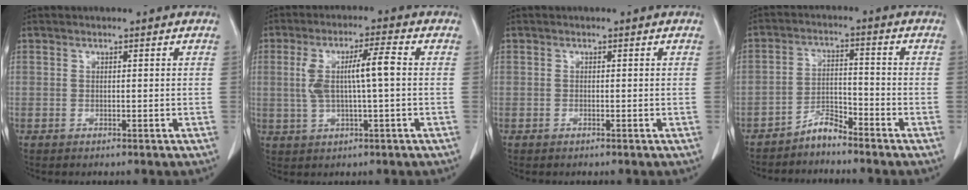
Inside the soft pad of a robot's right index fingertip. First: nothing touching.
{"total": 7.4, "force": [0.5, 1.1, 7.3], "torque": [-0.144, 0.019, 0.011]}
{"total": 0.0}
{"total": 3.7, "force": [-3.5, 0.7, 1.0], "torque": [-0.013, -0.005, -0.068]}